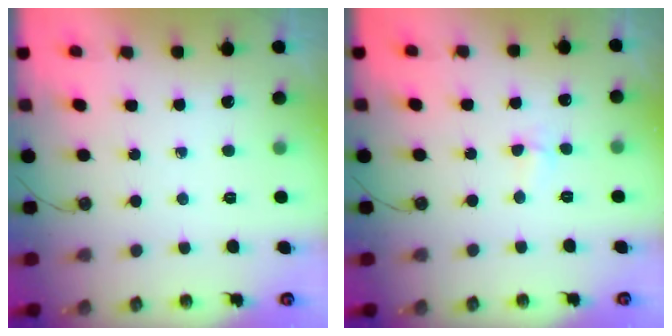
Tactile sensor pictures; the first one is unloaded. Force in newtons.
{"total": 2.9, "press": 2.8, "slide": 0.7}